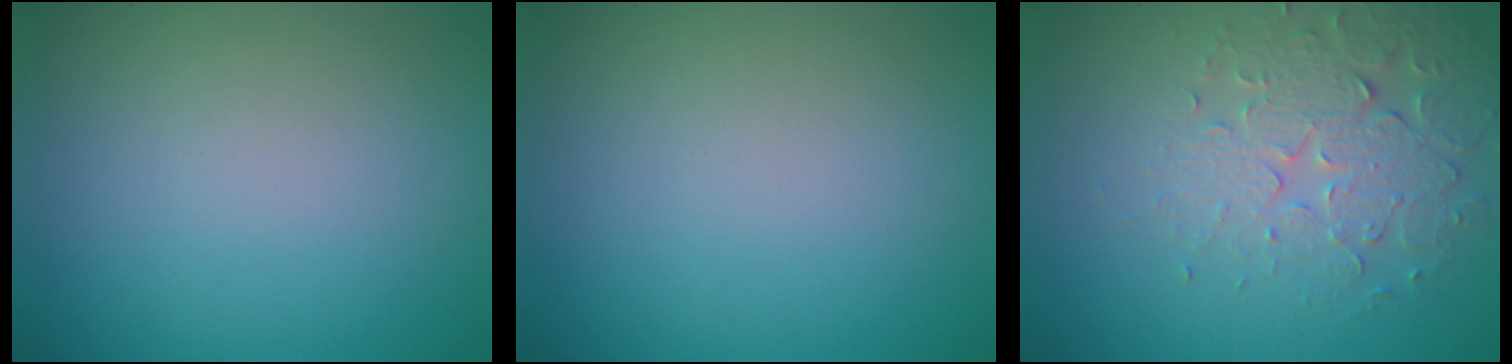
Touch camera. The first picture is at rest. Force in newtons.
{"total": 0.0}
{"total": 4.2, "press": 3.9, "slide": 1.5}